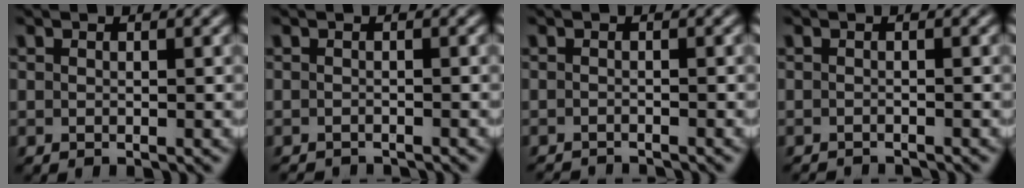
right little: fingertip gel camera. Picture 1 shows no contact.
{"total": 1.9, "force": [-1.8, -0.3, -0.1], "torque": [-0.003, -0.016, -0.023]}
{"total": 2.1, "force": [-2.1, -0.4, -0.2], "torque": [0.000, -0.016, -0.028]}
{"total": 1.8, "force": [-1.7, -0.4, -0.2], "torque": [-0.001, -0.015, -0.021]}